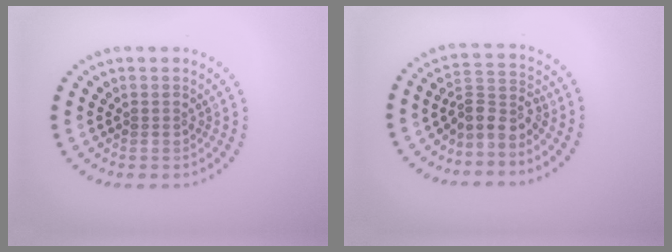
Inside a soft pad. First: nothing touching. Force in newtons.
{"total": 3.0, "press": 2.3, "slide": 2.0}